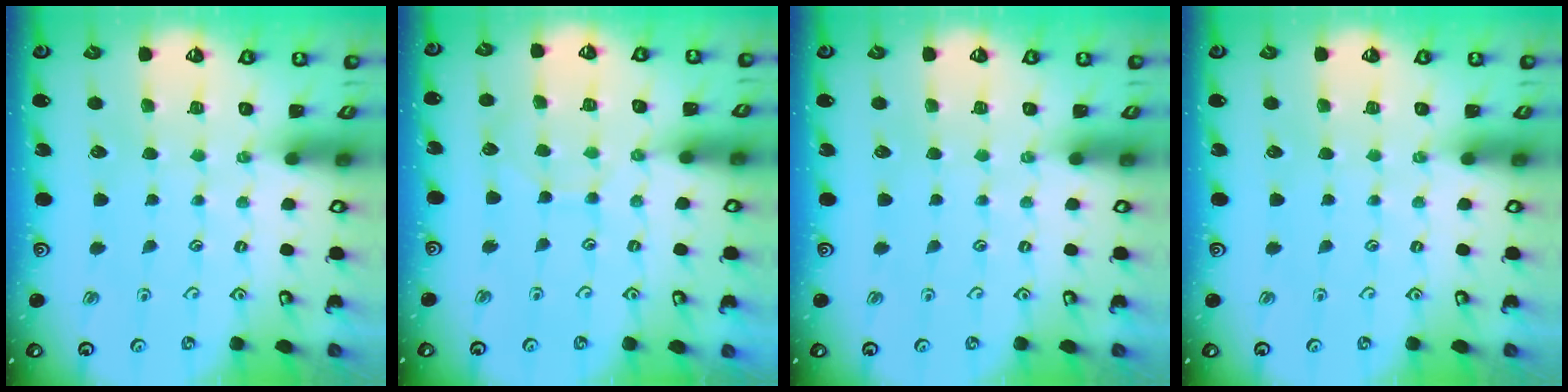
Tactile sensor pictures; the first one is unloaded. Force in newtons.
{"total": 5.7, "press": 5.7, "slide": 0.4}
{"total": 0.0}
{"total": 0.0}